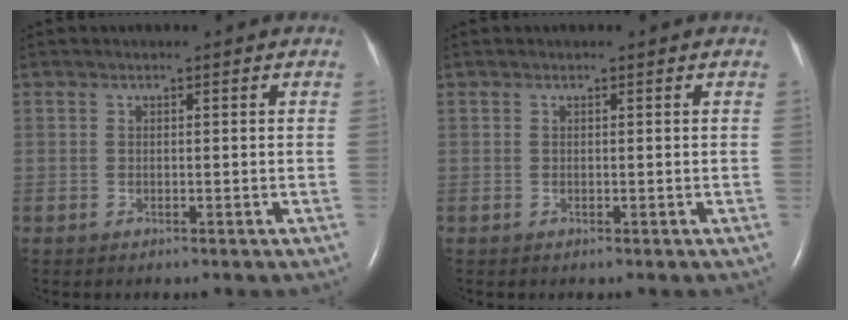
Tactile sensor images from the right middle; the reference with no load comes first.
{"total": 0.0}